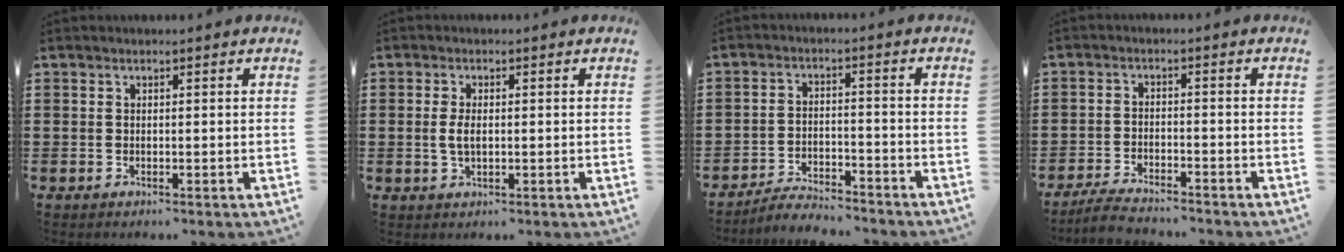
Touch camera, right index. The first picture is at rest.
{"total": 2.8, "force": [0.0, 1.3, 2.4], "torque": [-0.057, 0.001, -0.004]}
{"total": 4.3, "force": [-4.2, 0.5, 0.8], "torque": [-0.017, 0.009, -0.085]}
{"total": 3.7, "force": [-3.6, 0.3, 0.8], "torque": [-0.023, 0.003, -0.075]}